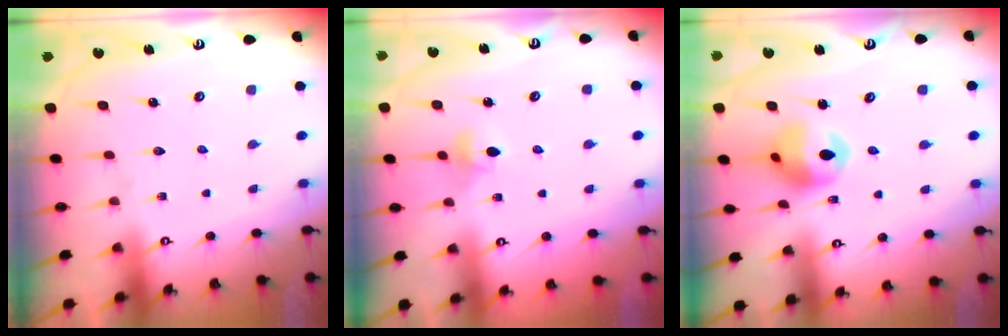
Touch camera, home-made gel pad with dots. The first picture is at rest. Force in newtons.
{"total": 5.2, "press": 5.1, "slide": 1.0}
{"total": 12.5, "press": 12.4, "slide": 1.5}